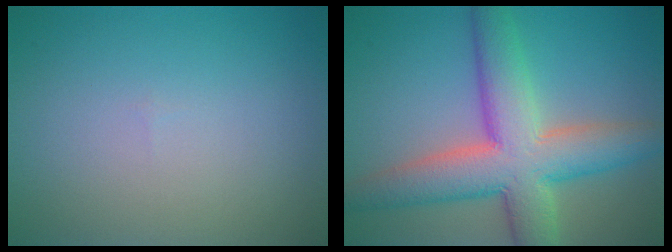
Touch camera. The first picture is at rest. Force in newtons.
{"total": 9.2, "press": 9.1, "slide": 0.5}